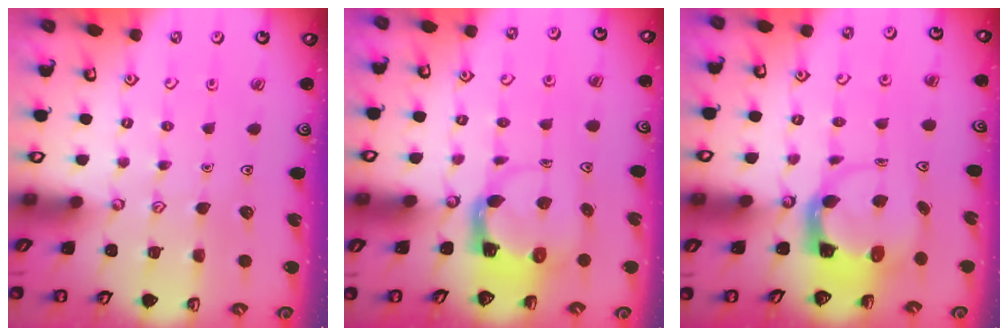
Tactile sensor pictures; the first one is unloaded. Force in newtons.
{"total": 3.9, "press": 3.8, "slide": 0.7}
{"total": 3.7, "press": 3.7, "slide": 0.5}